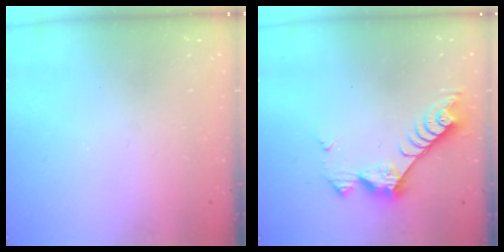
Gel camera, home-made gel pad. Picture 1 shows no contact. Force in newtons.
{"total": 8.4, "press": 8.3, "slide": 0.7}